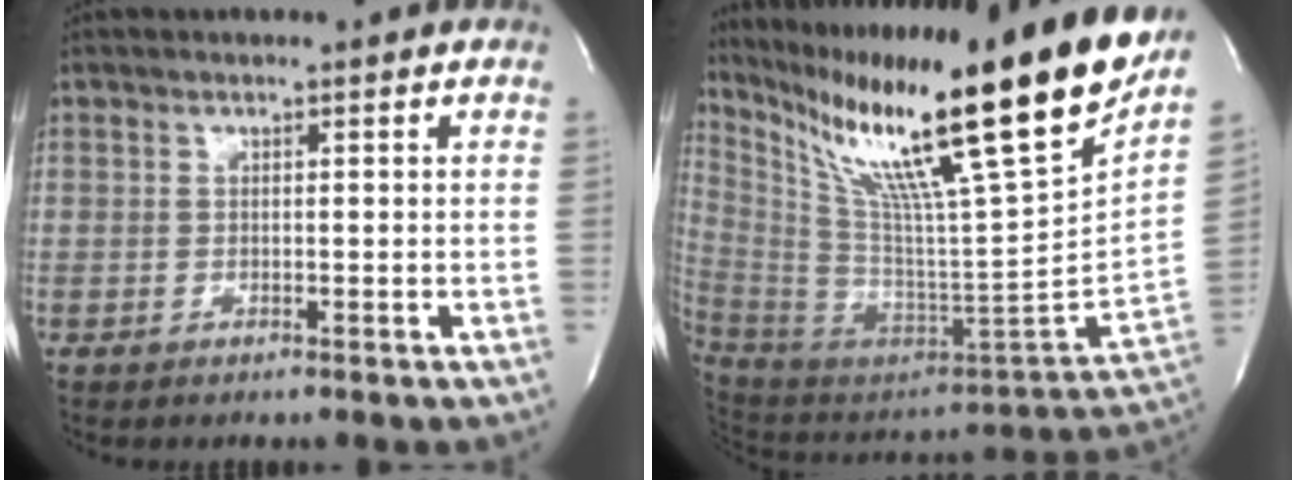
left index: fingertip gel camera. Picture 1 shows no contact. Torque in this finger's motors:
{"motor_torque": [1.67, -0.47, 1.05, 0.21]}